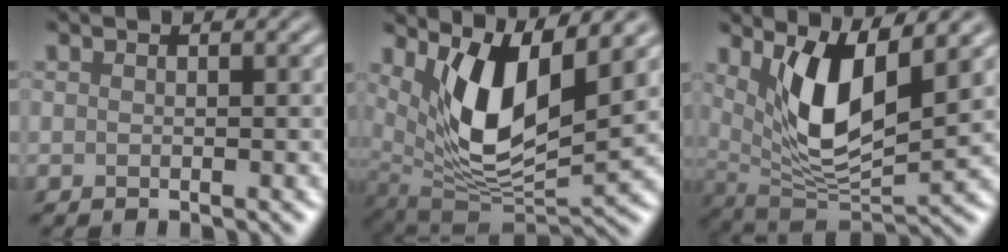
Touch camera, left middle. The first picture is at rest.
{"total": 9.0, "force": [3.5, 3.4, 7.5], "torque": [-0.140, -0.022, 0.069]}
{"total": 7.5, "force": [2.8, 2.7, 6.4], "torque": [-0.125, -0.021, 0.055]}